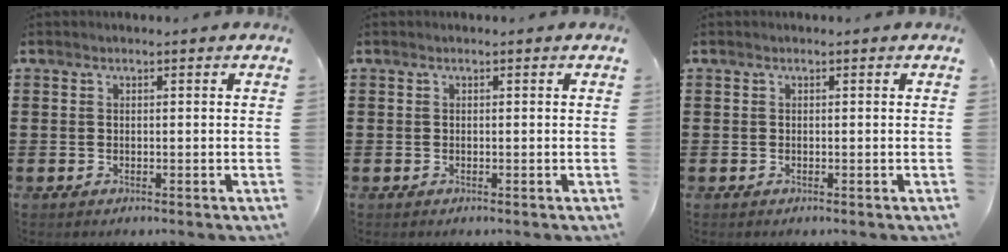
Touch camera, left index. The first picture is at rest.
{"total": 0.0}
{"total": 0.0}